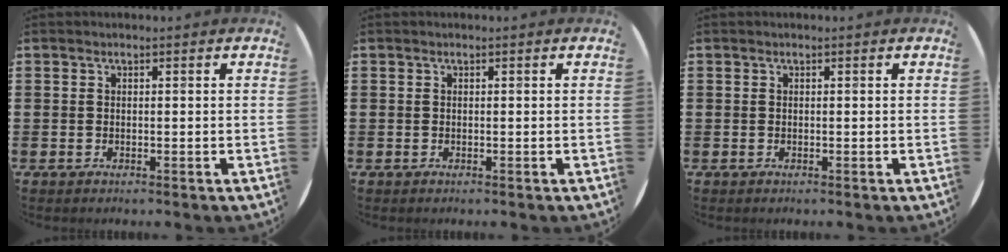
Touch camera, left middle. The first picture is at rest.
{"total": 0.0}
{"total": 0.0}